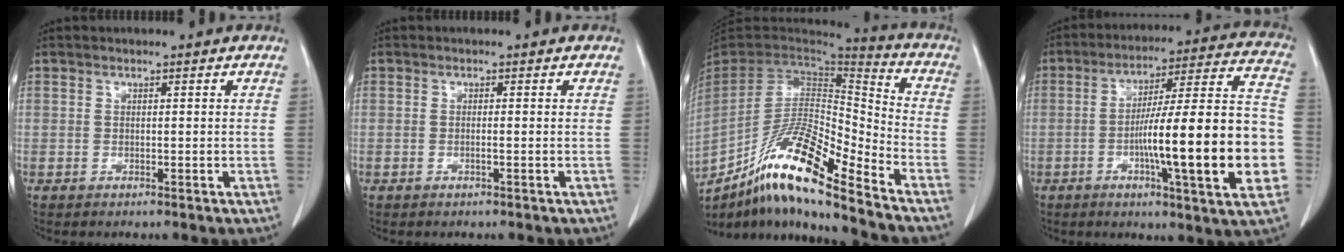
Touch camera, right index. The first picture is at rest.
{"total": 0.7, "force": [-0.2, -0.1, 0.6], "torque": [-0.011, 0.001, -0.003]}
{"total": 18.4, "force": [-12.9, 1.4, 13.0], "torque": [-0.252, -0.013, -0.237]}
{"total": 22.6, "force": [-5.0, 1.6, 22.0], "torque": [-0.275, 0.016, -0.073]}